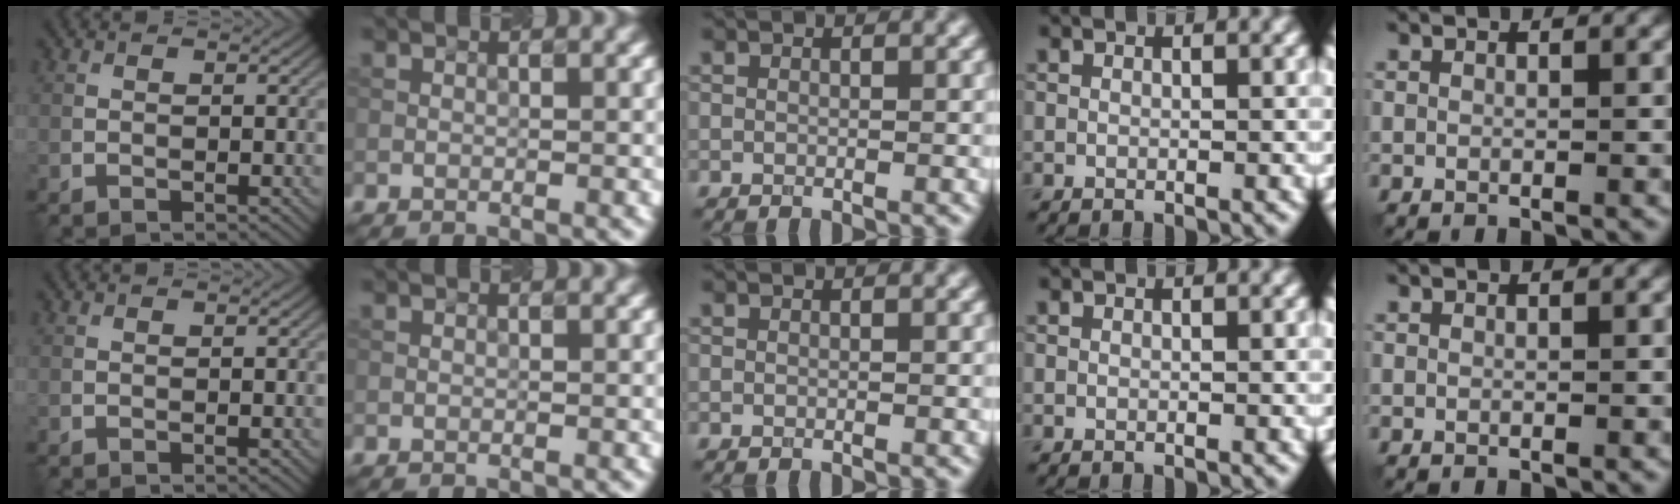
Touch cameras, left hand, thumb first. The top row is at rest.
{}